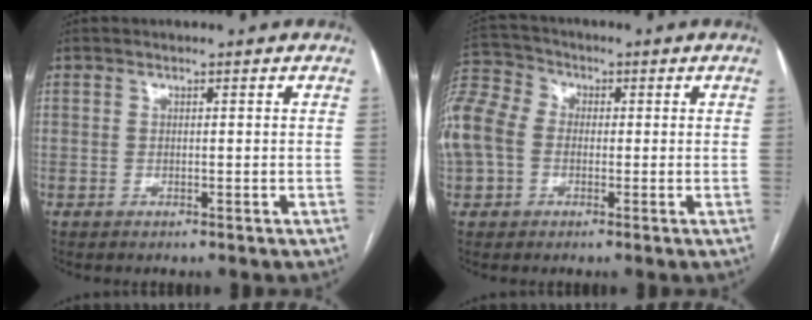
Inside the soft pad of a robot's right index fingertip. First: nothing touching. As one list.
[{"total": 15.4, "force": [0.0, 13.0, 8.4], "torque": [-0.237, 0.059, 0.002]}]